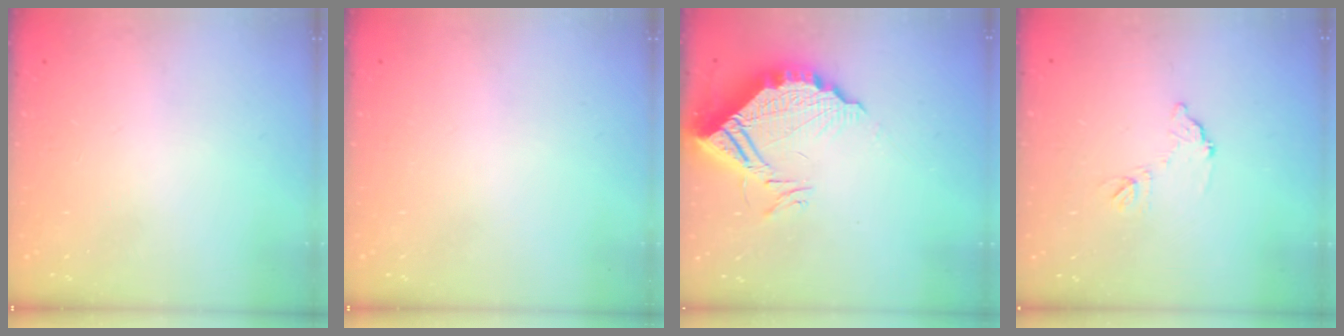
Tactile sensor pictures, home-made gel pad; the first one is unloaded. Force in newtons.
{"total": 0.0}
{"total": 14.1, "press": 14.1, "slide": 1.1}
{"total": 7.1, "press": 7.1, "slide": 0.4}